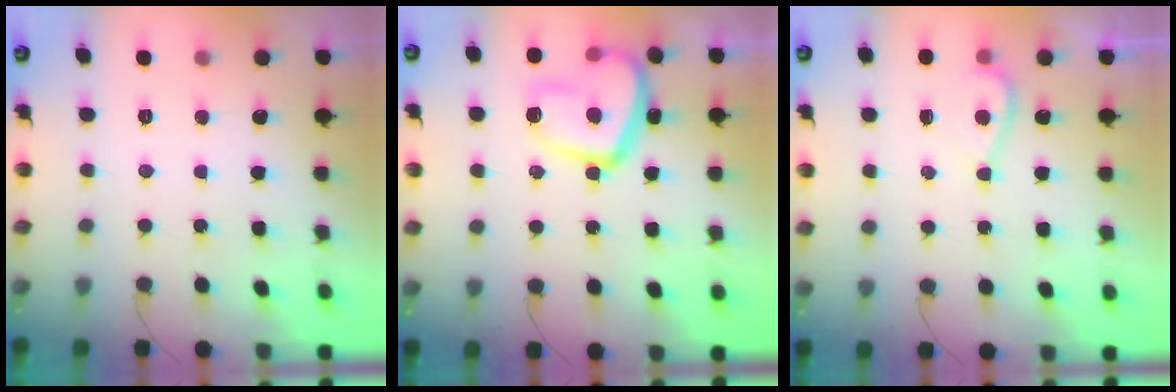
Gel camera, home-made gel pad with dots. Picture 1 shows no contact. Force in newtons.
{"total": 15.6, "press": 15.5, "slide": 1.5}
{"total": 3.7, "press": 3.2, "slide": 1.7}